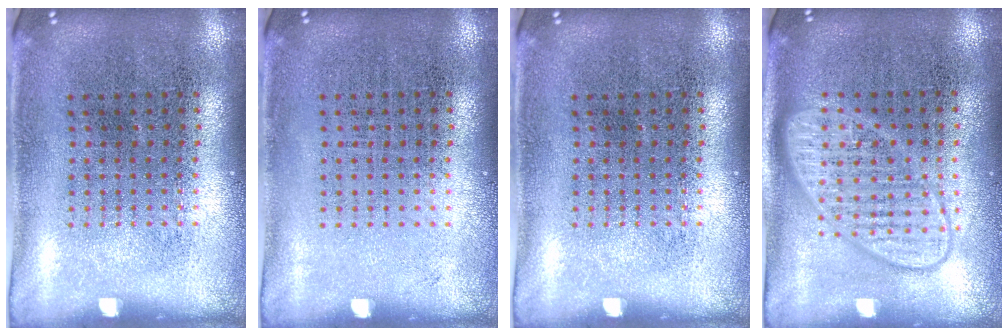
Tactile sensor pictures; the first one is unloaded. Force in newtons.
{"total": 0.0}
{"total": 0.0}
{"total": 2.9, "press": 2.9, "slide": 0.4}